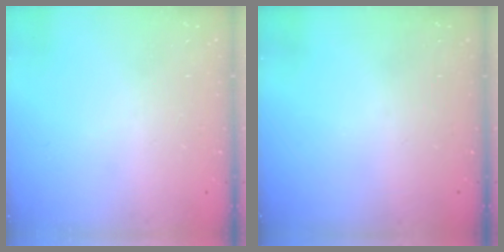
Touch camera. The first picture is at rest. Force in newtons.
{"total": 0.0}